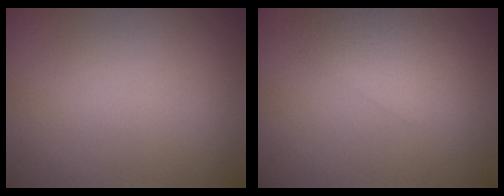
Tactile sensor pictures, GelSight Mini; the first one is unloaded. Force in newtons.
{"total": 2.3, "press": 2.3, "slide": 0.1}